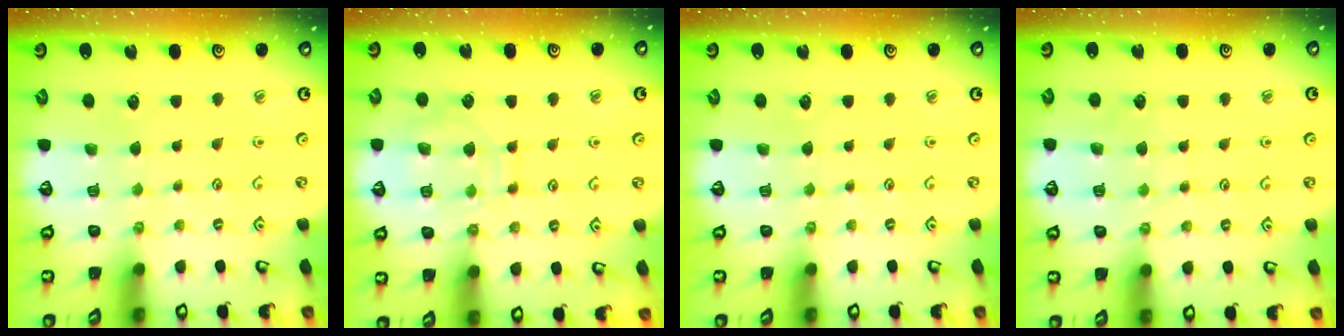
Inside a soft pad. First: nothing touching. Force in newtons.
{"total": 10.6, "press": 10.6, "slide": 1.1}
{"total": 0.0}
{"total": 3.7, "press": 3.7, "slide": 0.4}